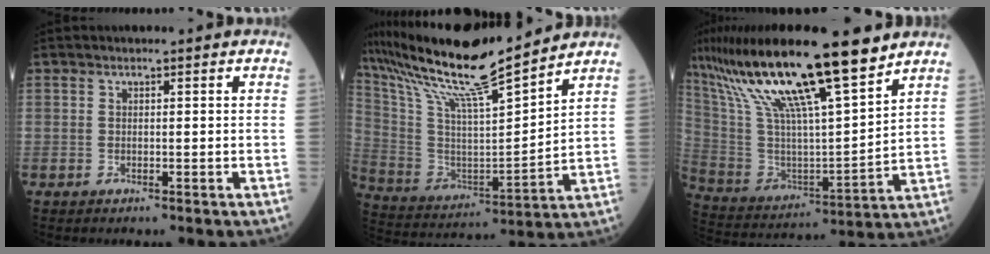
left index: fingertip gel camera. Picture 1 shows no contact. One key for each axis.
{"total": 19.5, "fx": 17.0, "fy": -0.2, "fz": 9.5, "tx": -0.199, "ty": -0.006, "tz": 0.307}
{"total": 24.2, "fx": 17.5, "fy": 2.1, "fz": 16.6, "tx": -0.318, "ty": 0.018, "tz": 0.324}